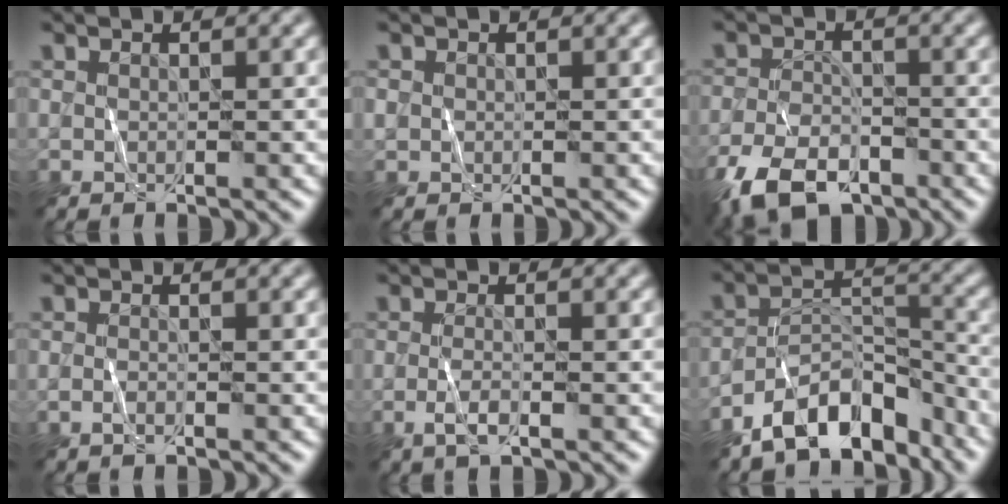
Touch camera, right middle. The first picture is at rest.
{"total": 0.8, "force": [0.0, 0.8, 0.1], "torque": [0.002, -0.001, -0.003]}
{"total": 6.8, "force": [-4.5, 3.5, 3.7], "torque": [-0.070, -0.008, -0.089]}
{"total": 0.7, "force": [-0.4, 0.2, 0.5], "torque": [-0.011, -0.002, -0.009]}
{"total": 1.8, "force": [-0.7, 0.4, 1.6], "torque": [-0.032, -0.002, -0.018]}
{"total": 8.8, "force": [-6.5, 4.1, 4.3], "torque": [-0.054, -0.001, -0.120]}